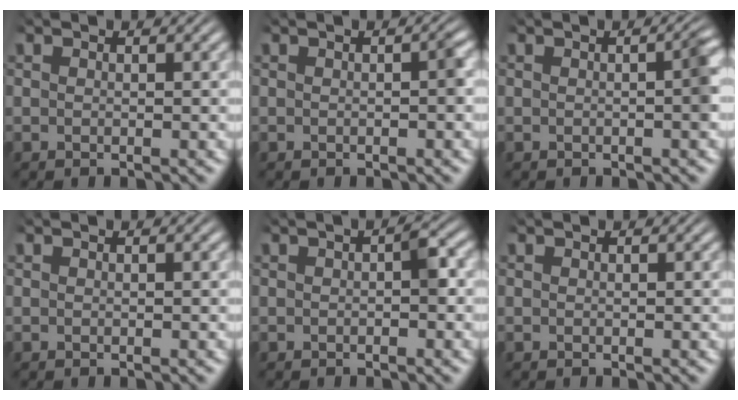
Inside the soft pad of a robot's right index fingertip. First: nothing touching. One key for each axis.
{"total": 0.8, "fx": -0.2, "fy": 0.0, "fz": 0.8, "tx": -0.007, "ty": 0.004, "tz": -0.005}
{"total": 2.1, "fx": -0.2, "fy": 0.2, "fz": 2.1, "tx": -0.018, "ty": 0.009, "tz": -0.006}
{"total": 0.0}
{"total": 1.2, "fx": -0.1, "fy": 0.1, "fz": 1.2, "tx": -0.017, "ty": 0.000, "tz": 0.000}
{"total": 0.0}